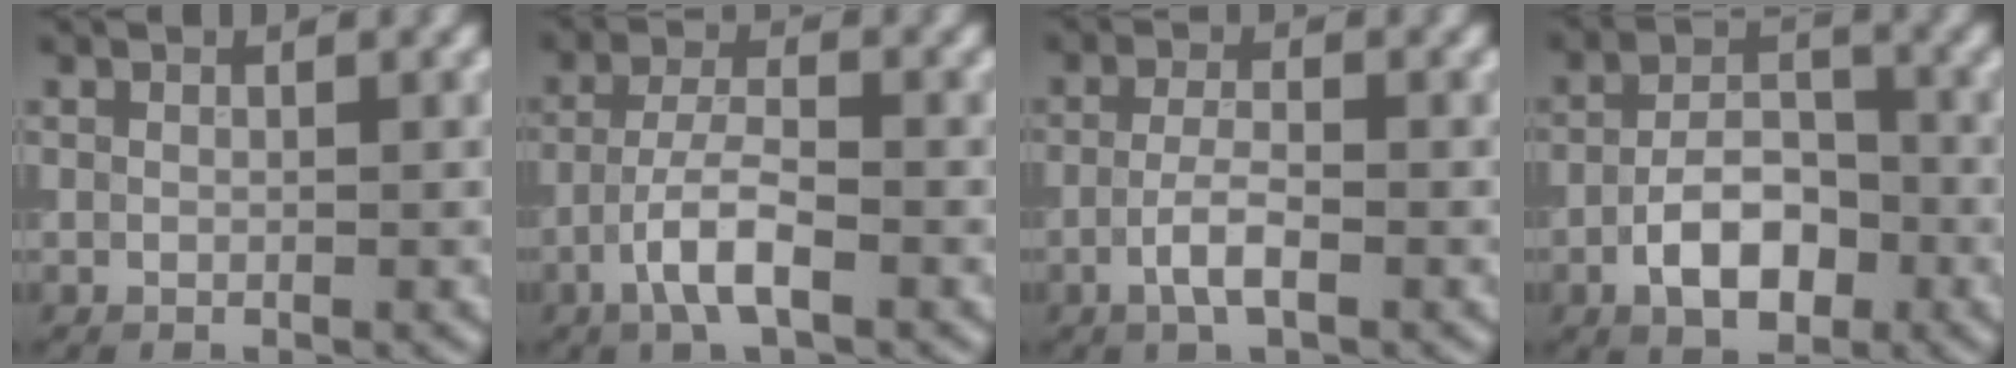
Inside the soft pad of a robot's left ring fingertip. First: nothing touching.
{"total": 4.2, "force": [-2.0, 1.2, 3.5], "torque": [-0.069, 0.006, -0.044]}
{"total": 2.8, "force": [-1.1, 0.8, 2.4], "torque": [-0.050, 0.003, -0.027]}
{"total": 5.7, "force": [-2.2, 3.1, 4.2], "torque": [-0.068, 0.007, -0.042]}